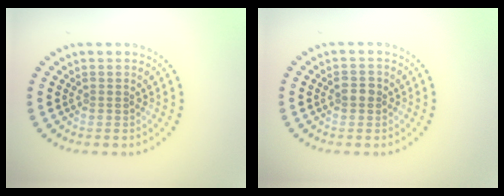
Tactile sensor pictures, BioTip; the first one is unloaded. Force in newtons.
{"total": 1.4, "press": 1.4, "slide": 0.2}